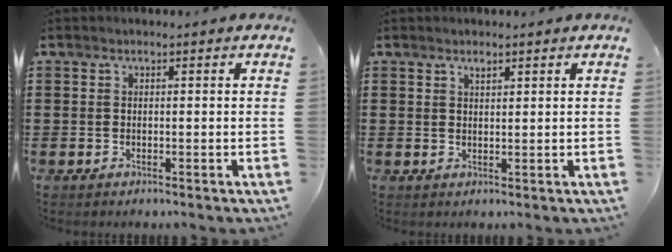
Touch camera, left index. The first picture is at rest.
{"total": 1.0, "force": [0.9, 0.3, 0.5], "torque": [-0.011, 0.001, 0.015]}